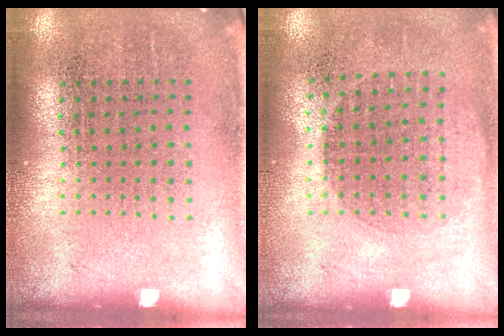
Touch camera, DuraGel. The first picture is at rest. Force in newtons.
{"total": 1.0, "press": 0.9, "slide": 0.4}